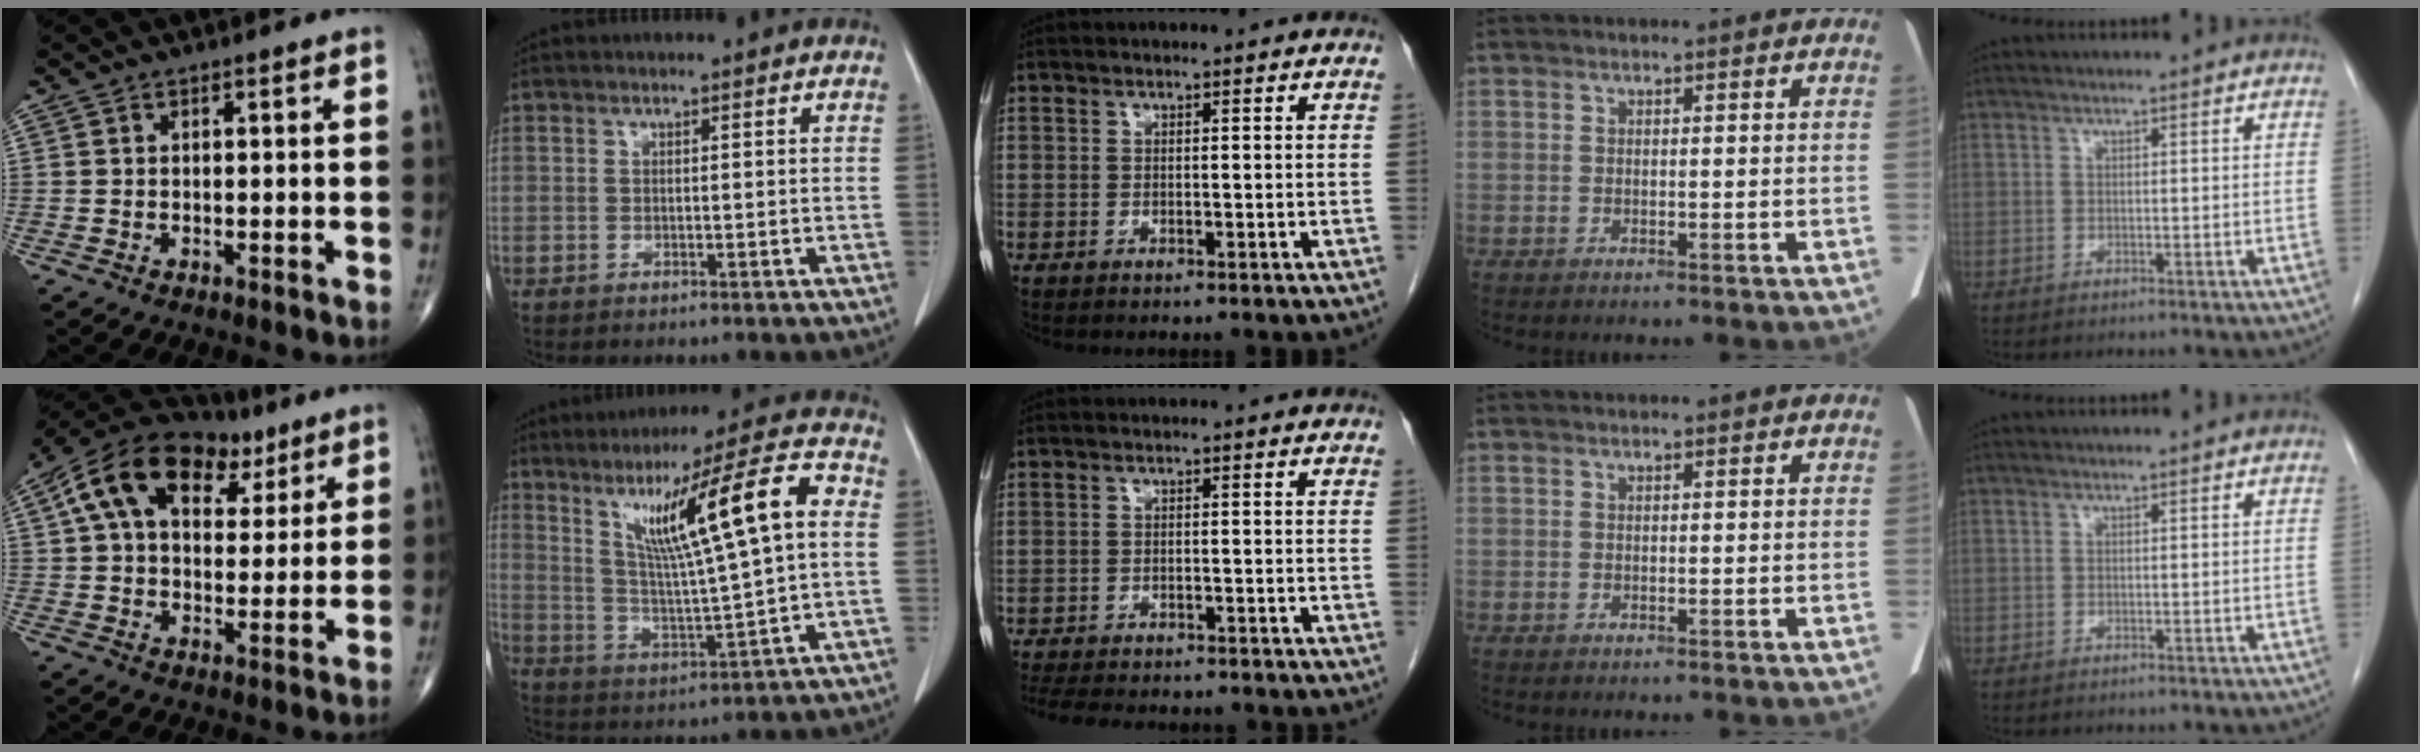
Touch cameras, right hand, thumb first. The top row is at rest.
{"thumb": {"total": 20.1, "force": [8.7, 12.2, 13.5], "torque": [-0.212, 0.015, 0.137]}, "index": {"total": 15.9, "force": [4.3, 0.3, 15.3], "torque": [-0.248, 0.014, 0.072]}, "middle": {"total": 13.4, "force": [-11.6, 3.7, 5.6], "torque": [-0.111, -0.011, -0.151]}}